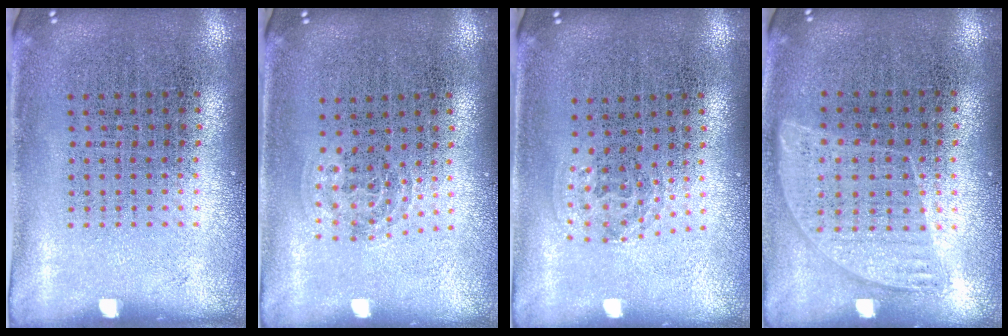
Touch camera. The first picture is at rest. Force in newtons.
{"total": 1.0, "press": 0.6, "slide": 0.8}
{"total": 1.0, "press": 0.6, "slide": 0.8}
{"total": 0.9, "press": 0.8, "slide": 0.4}